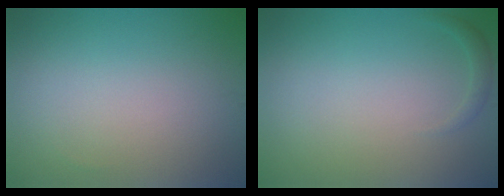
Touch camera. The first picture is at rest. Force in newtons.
{"total": 0.8, "press": 0.8, "slide": 0.1}